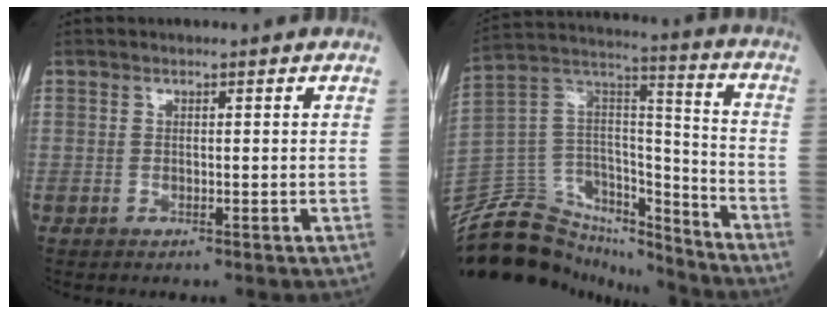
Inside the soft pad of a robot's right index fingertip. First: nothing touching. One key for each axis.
{"total": 24.2, "fx": -22.4, "fy": 6.5, "fz": 6.6, "tx": -0.162, "ty": 0.039, "tz": -0.373}